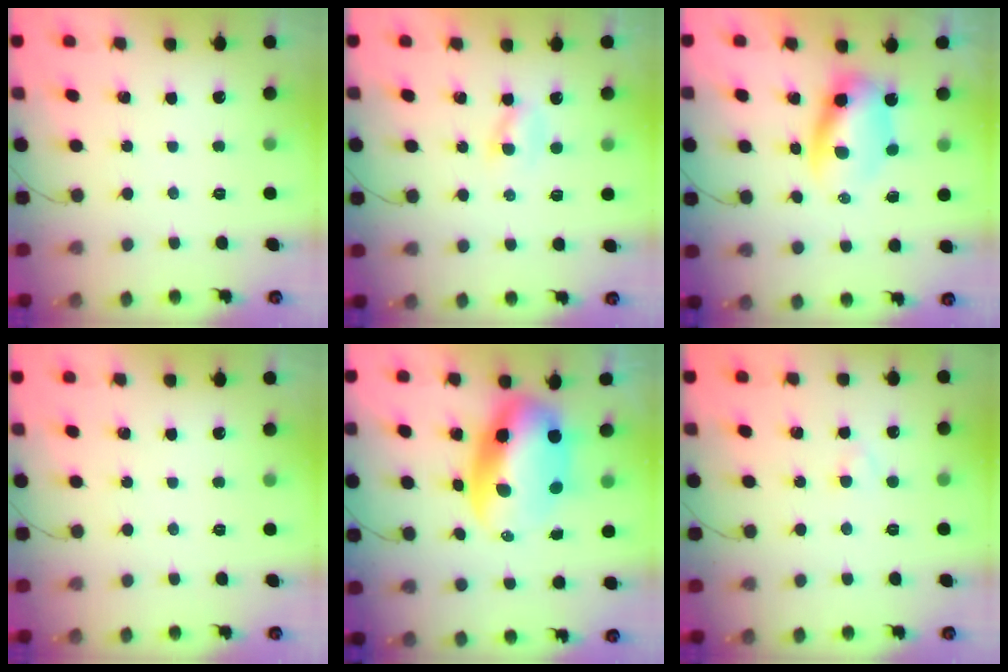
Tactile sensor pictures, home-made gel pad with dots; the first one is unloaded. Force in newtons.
{"total": 1.6, "press": 1.4, "slide": 0.8}
{"total": 7.0, "press": 6.9, "slide": 1.4}
{"total": 0.0}
{"total": 12.1, "press": 11.7, "slide": 3.0}
{"total": 1.6, "press": 1.4, "slide": 0.8}